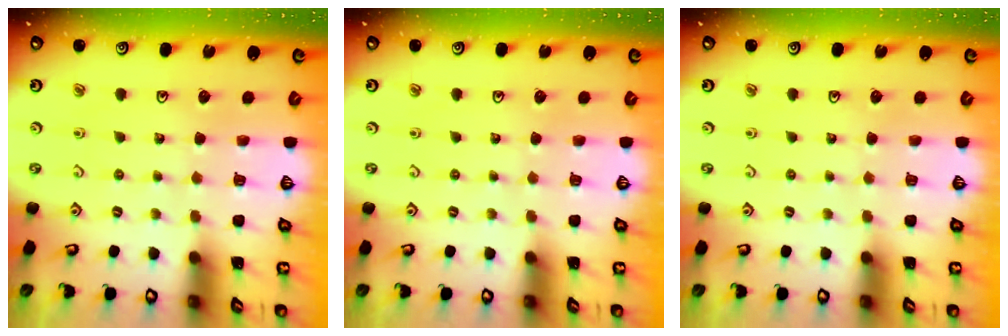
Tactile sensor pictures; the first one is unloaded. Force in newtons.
{"total": 0.0}
{"total": 0.0}